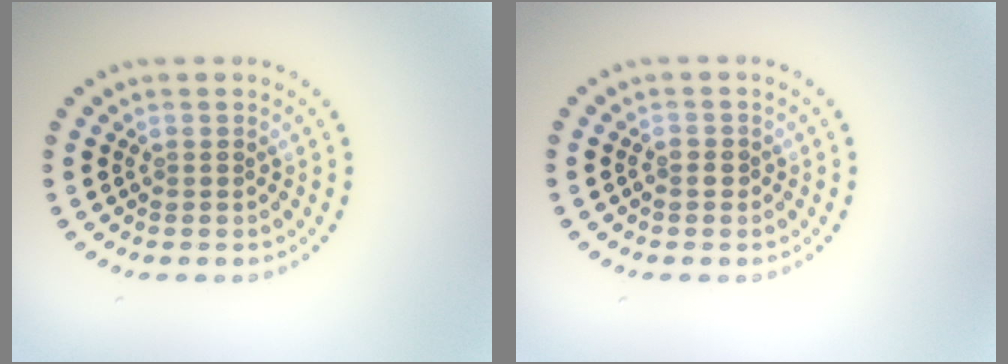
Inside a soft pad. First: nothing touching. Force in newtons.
{"total": 0.8, "press": 0.8, "slide": 0.3}